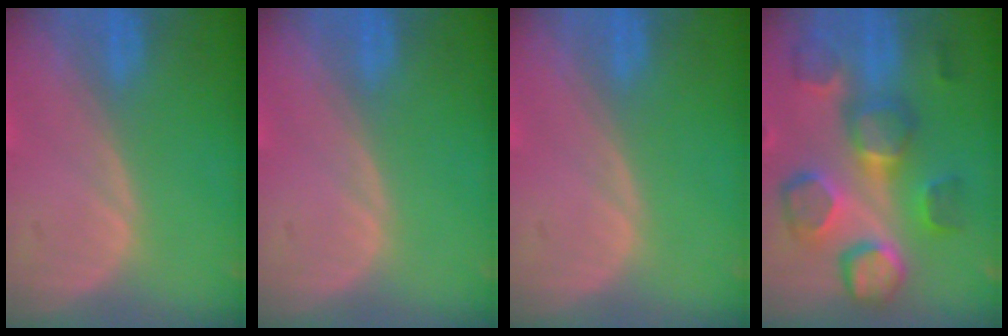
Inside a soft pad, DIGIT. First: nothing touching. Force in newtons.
{"total": 0.0}
{"total": 0.0}
{"total": 10.6, "press": 10.3, "slide": 2.2}